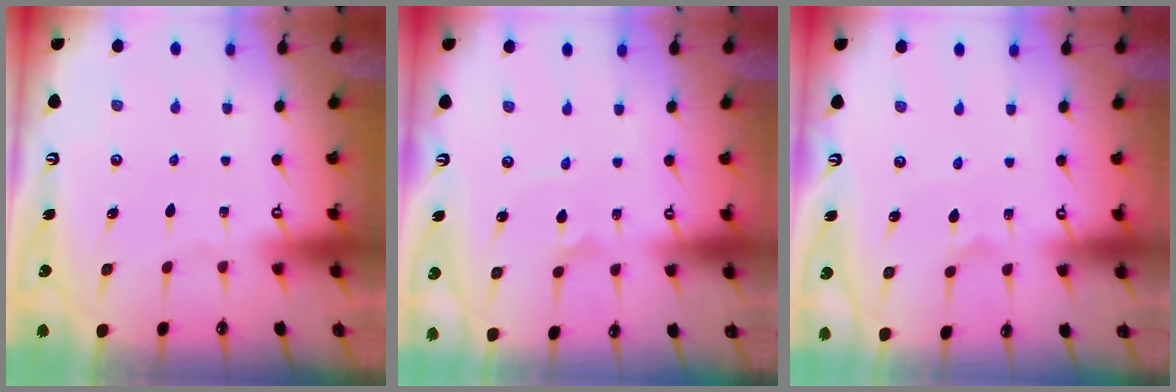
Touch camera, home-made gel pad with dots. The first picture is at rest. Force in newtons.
{"total": 1.4, "press": 1.4, "slide": 0.1}
{"total": 1.5, "press": 1.4, "slide": 0.4}